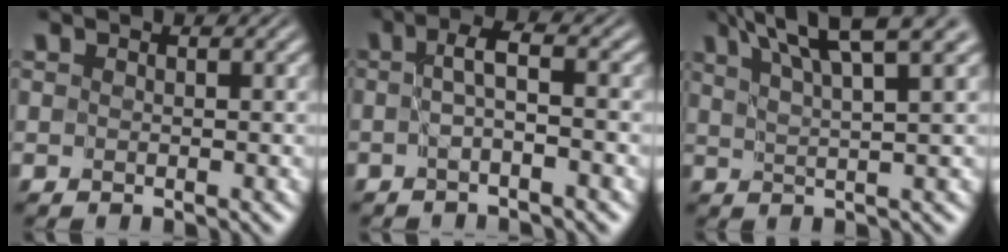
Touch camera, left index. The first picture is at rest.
{"total": 2.1, "force": [-0.5, -0.3, 2.1], "torque": [-0.039, 0.001, -0.007]}
{"total": 6.8, "force": [4.7, 0.7, 4.9], "torque": [-0.072, 0.018, 0.081]}